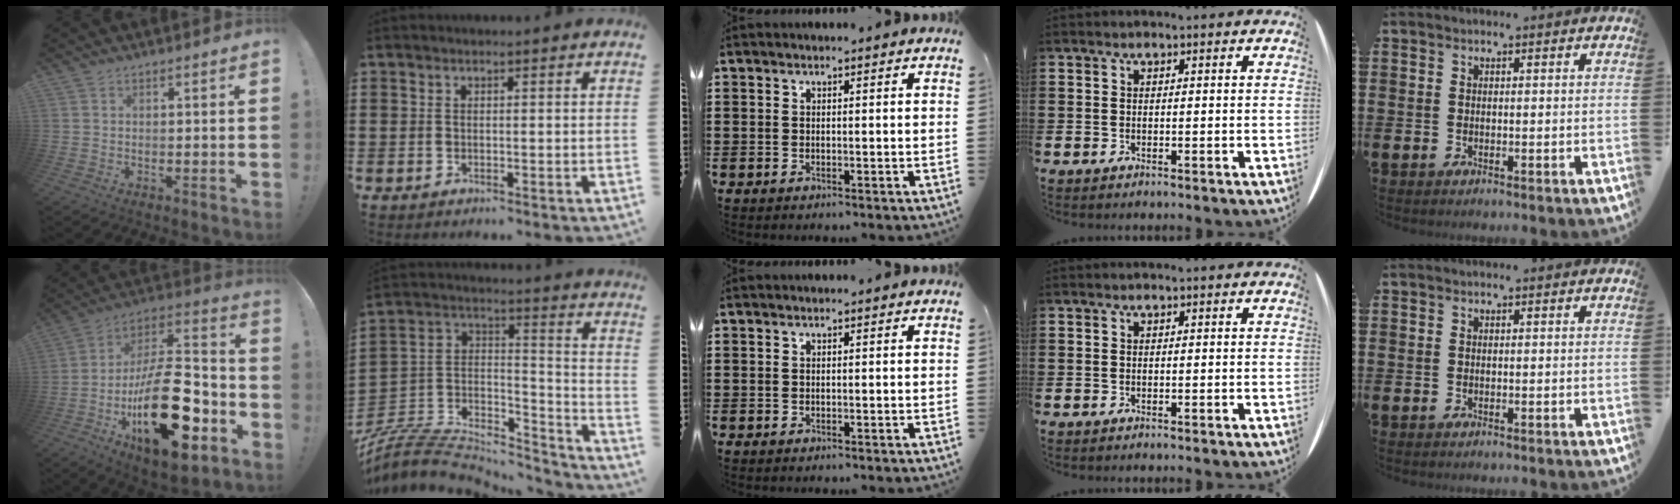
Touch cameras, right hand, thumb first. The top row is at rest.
{"thumb": {"total": 30.9, "force": [-9.3, 14.7, 25.6], "torque": [-0.441, 0.053, -0.134]}, "index": {"total": 7.9, "force": [-6.5, 3.4, 2.8], "torque": [-0.064, 0.010, -0.129]}}